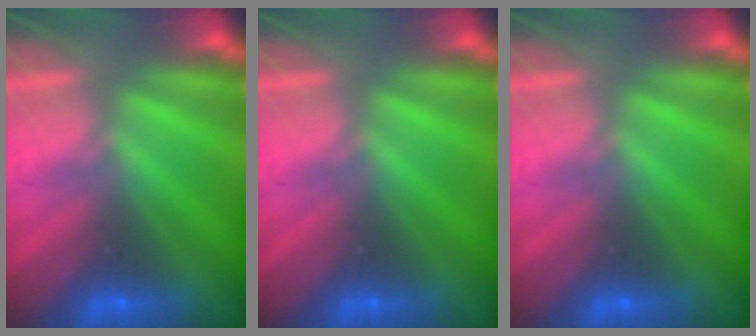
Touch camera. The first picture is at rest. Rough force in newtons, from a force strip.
{"total": 0.0}
{"total": 0.0}